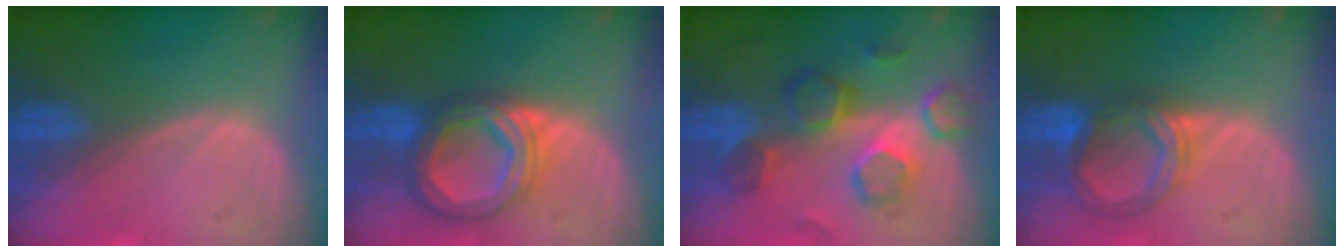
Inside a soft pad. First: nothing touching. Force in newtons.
{"total": 8.1, "press": 8.0, "slide": 0.6}
{"total": 8.5, "press": 8.3, "slide": 2.1}
{"total": 5.6, "press": 5.6, "slide": 0.3}